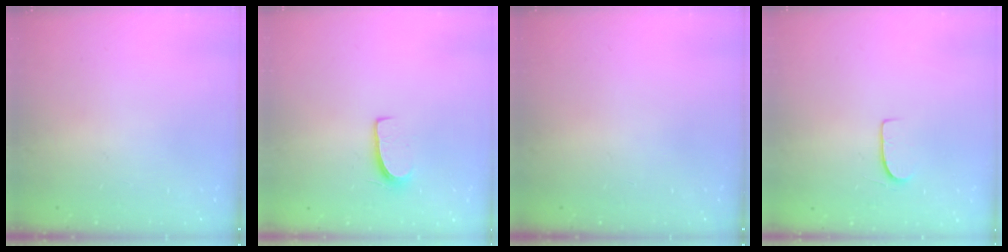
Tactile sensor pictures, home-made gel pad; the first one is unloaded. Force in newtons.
{"total": 6.7, "press": 6.7, "slide": 0.5}
{"total": 0.0}
{"total": 6.1, "press": 6.1, "slide": 0.5}